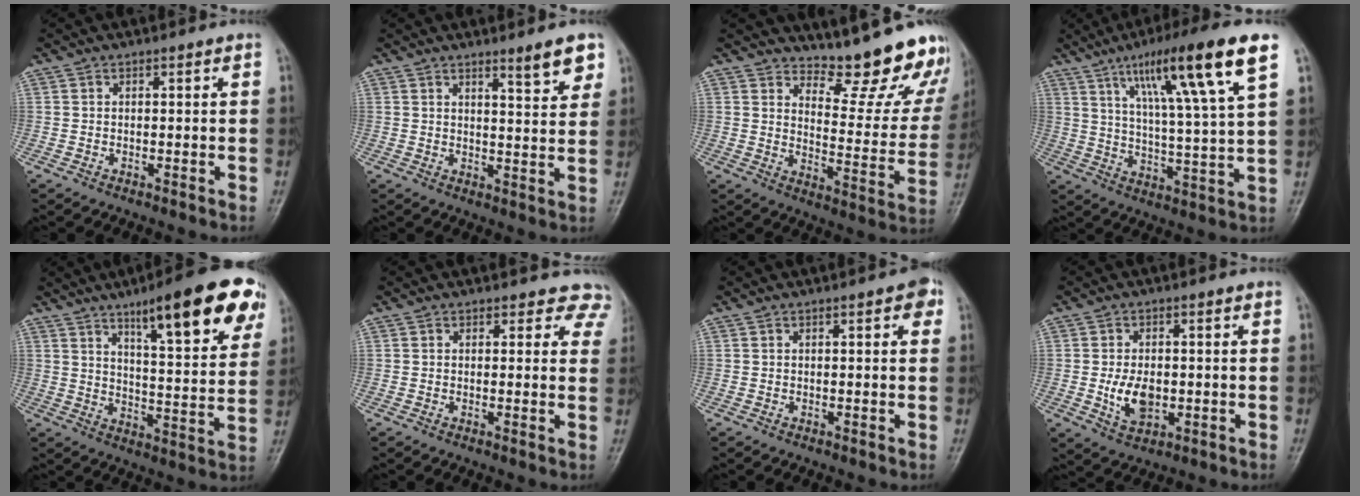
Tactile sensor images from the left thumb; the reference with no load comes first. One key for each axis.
{"total": 6.1, "fx": 4.1, "fy": 1.1, "fz": 4.3, "tx": -0.048, "ty": -0.028, "tz": 0.056}
{"total": 18.2, "fx": 16.3, "fy": 5.0, "fz": 6.4, "tx": -0.035, "ty": -0.159, "tz": 0.196}
{"total": 17.9, "fx": 9.1, "fy": 1.4, "fz": 15.3, "tx": -0.246, "ty": -0.027, "tz": 0.147}
{"total": 19.9, "fx": 11.6, "fy": 4.6, "fz": 15.5, "tx": -0.180, "ty": -0.040, "tz": 0.168}
{"total": 5.8, "fx": 5.0, "fy": 2.9, "fz": 0.0, "tx": 0.055, "ty": -0.018, "tz": 0.025}
{"total": 3.2, "fx": 1.3, "fy": 1.2, "fz": 2.7, "tx": -0.024, "ty": 0.001, "tz": 0.010}
{"total": 6.6, "fx": -0.7, "fy": 4.2, "fz": 5.0, "tx": -0.080, "ty": -0.008, "tz": -0.006}